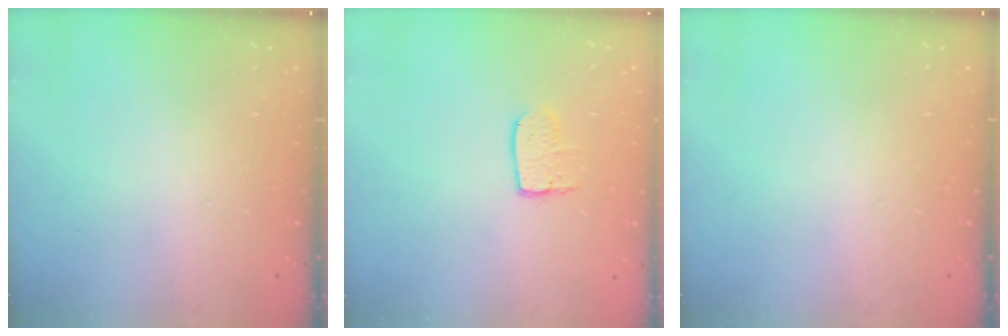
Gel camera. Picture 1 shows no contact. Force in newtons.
{"total": 6.8, "press": 6.8, "slide": 0.4}
{"total": 0.0}